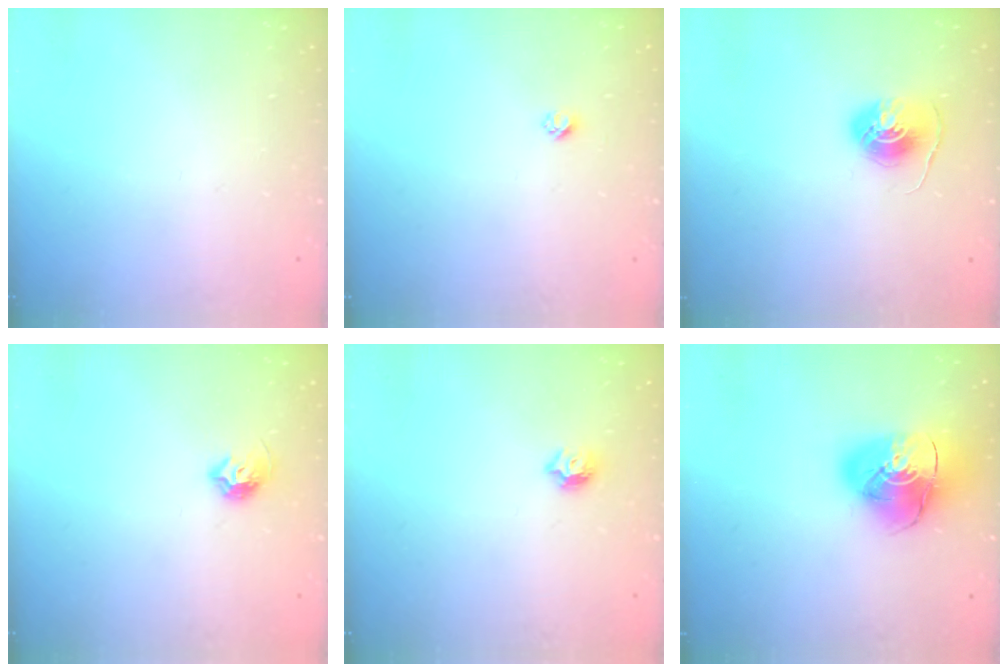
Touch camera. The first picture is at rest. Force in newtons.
{"total": 2.3, "press": 2.3, "slide": 0.2}
{"total": 7.1, "press": 7.1, "slide": 0.4}
{"total": 7.0, "press": 6.9, "slide": 0.8}
{"total": 6.5, "press": 6.5, "slide": 0.7}
{"total": 16.0, "press": 15.8, "slide": 2.1}